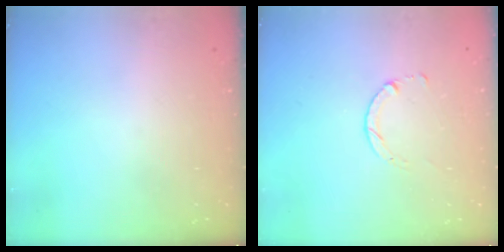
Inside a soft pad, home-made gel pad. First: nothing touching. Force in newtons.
{"total": 1.4, "press": 1.4, "slide": 0.2}